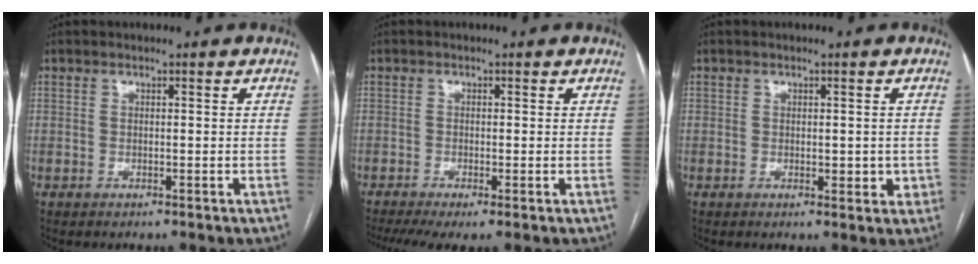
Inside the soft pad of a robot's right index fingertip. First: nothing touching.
{"total": 5.2, "force": [-3.2, 1.2, 4.0], "torque": [-0.068, -0.011, -0.058]}
{"total": 3.1, "force": [-0.3, 1.8, 2.5], "torque": [-0.027, 0.005, 0.003]}